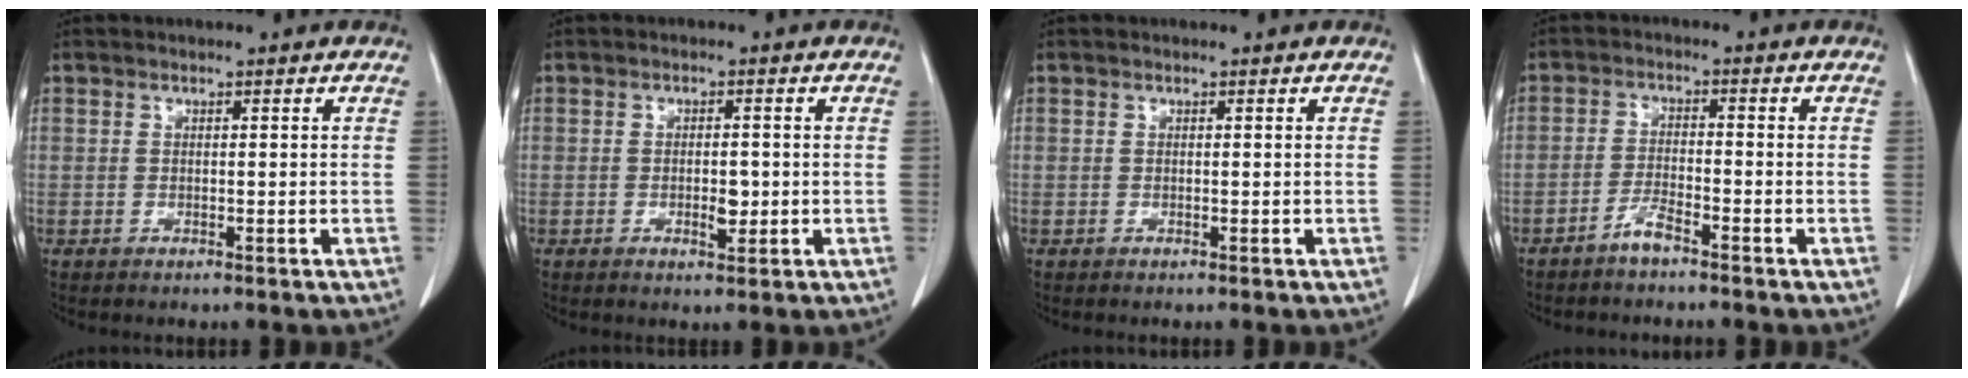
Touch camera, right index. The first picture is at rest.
{"total": 2.6, "force": [-0.4, 1.1, 2.3], "torque": [-0.038, 0.002, -0.001]}
{"total": 0.0}
{"total": 3.0, "force": [-2.5, 0.3, 1.7], "torque": [-0.035, 0.002, -0.050]}